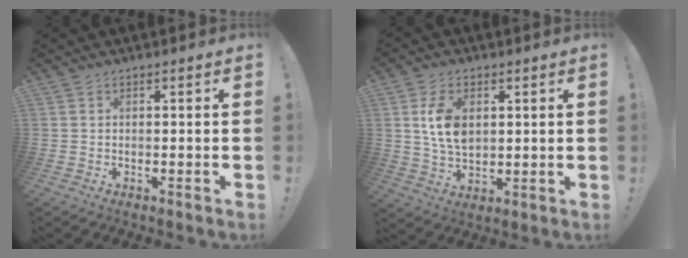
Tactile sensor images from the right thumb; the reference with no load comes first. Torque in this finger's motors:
{"motor_torque": [2.99, 0.68, 1.21, -1.50, 0.08]}